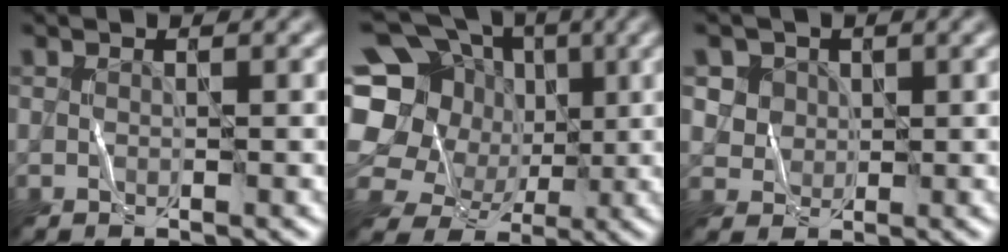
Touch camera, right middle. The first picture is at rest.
{"total": 16.1, "force": [0.7, 14.7, 6.7], "torque": [-0.159, 0.030, -0.006]}
{"total": 3.9, "force": [1.7, 3.3, 1.3], "torque": [-0.039, -0.001, 0.037]}